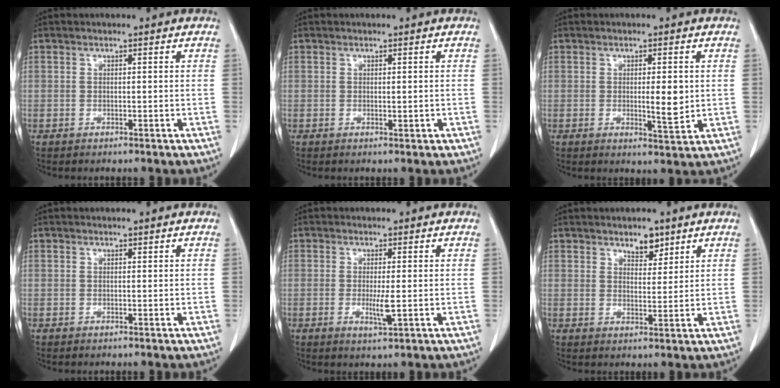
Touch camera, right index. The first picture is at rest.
{"total": 1.0, "force": [-0.1, 0.2, 1.0], "torque": [-0.016, -0.004, 0.002]}
{"total": 4.3, "force": [0.2, 0.9, 4.2], "torque": [-0.064, -0.007, 0.004]}
{"total": 0.0}
{"total": 3.0, "force": [-0.3, 0.2, 3.0], "torque": [-0.055, -0.007, -0.003]}
{"total": 3.5, "force": [2.6, 1.7, 1.7], "torque": [-0.023, -0.005, 0.043]}